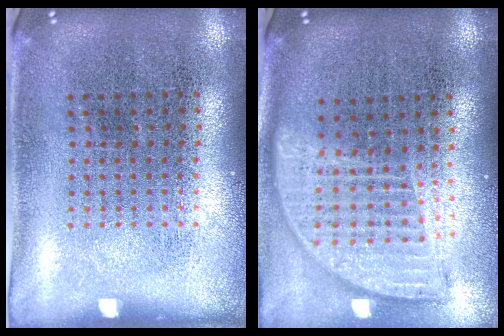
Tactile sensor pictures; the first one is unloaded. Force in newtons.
{"total": 1.9, "press": 1.5, "slide": 1.1}